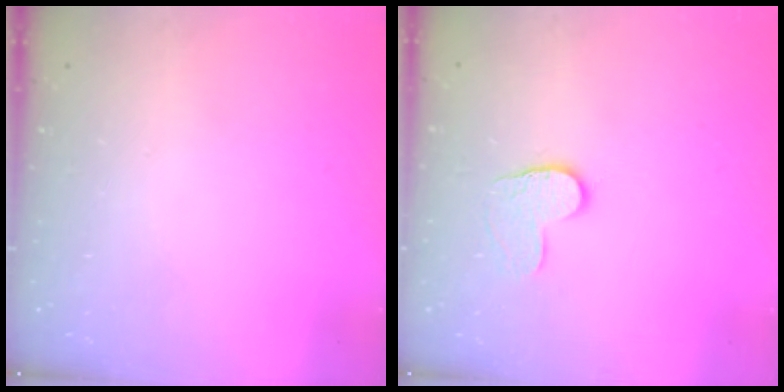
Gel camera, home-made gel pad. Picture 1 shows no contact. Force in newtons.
{"total": 6.9, "press": 6.8, "slide": 0.5}